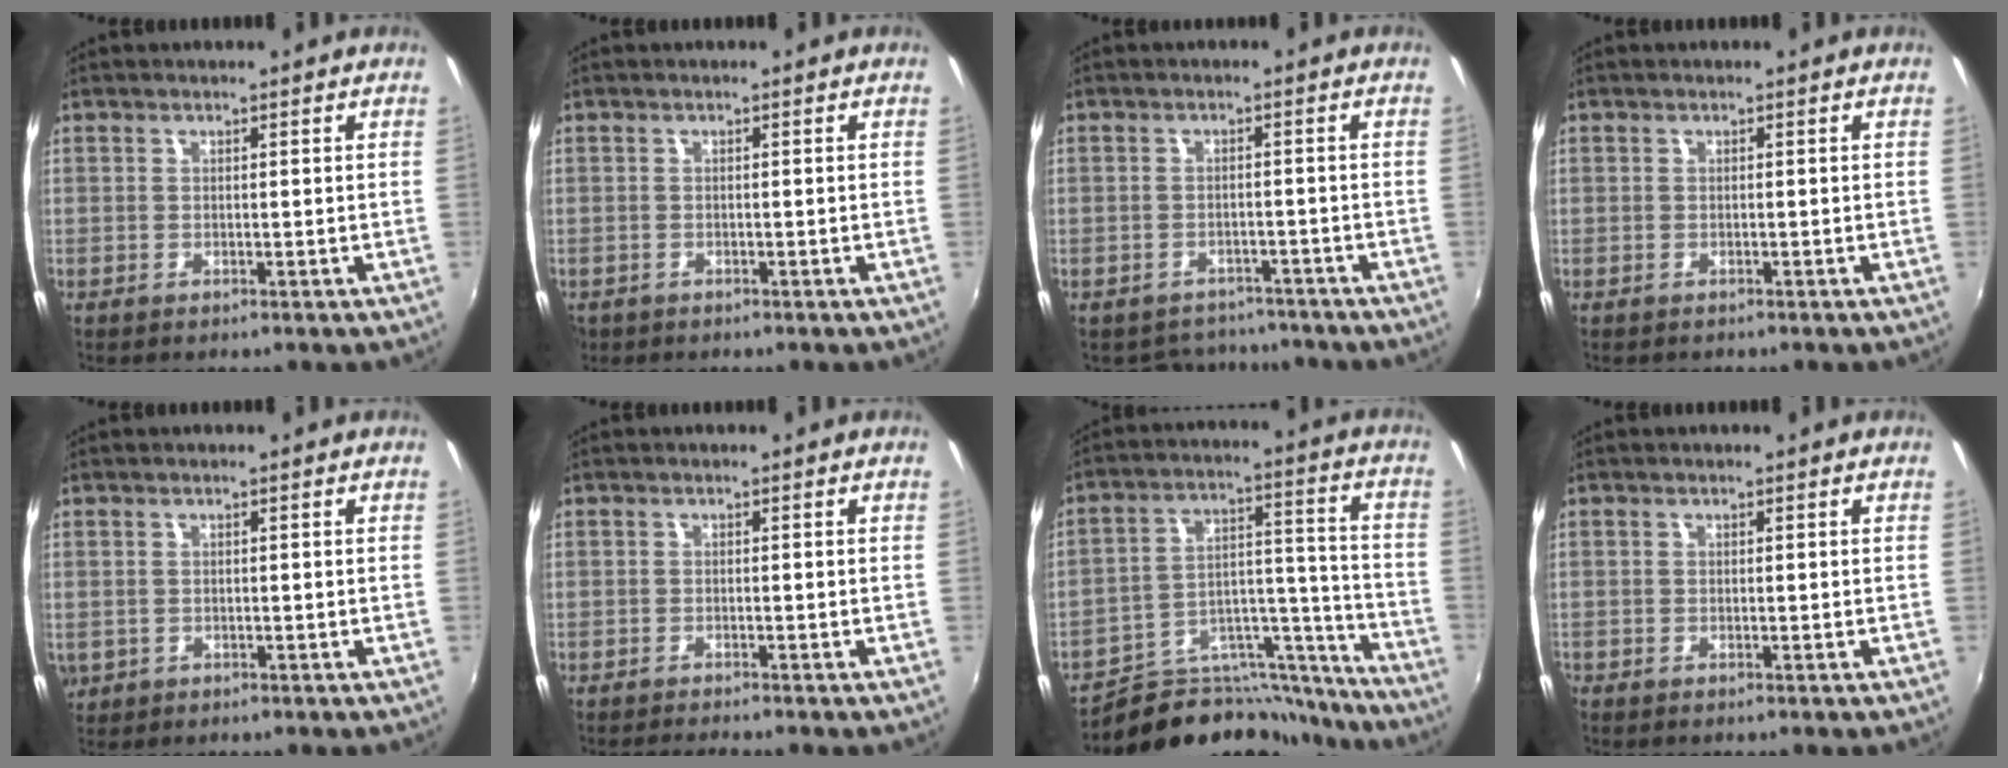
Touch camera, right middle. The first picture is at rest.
{"total": 1.4, "force": [-0.8, 1.1, 0.4], "torque": [-0.013, -0.005, -0.013]}
{"total": 6.8, "force": [-6.1, 3.1, 0.8], "torque": [-0.027, 0.011, -0.081]}
{"total": 0.5, "force": [-0.4, 0.3, -0.1], "torque": [0.000, 0.000, -0.006]}
{"total": 3.3, "force": [-0.5, 2.9, 1.4], "torque": [-0.030, -0.004, -0.003]}
{"total": 2.9, "force": [-2.7, -0.3, 0.9], "torque": [-0.027, -0.012, -0.049]}
{"total": 18.8, "force": [-16.8, 6.6, 5.1], "torque": [-0.068, 0.055, -0.244]}
{"total": 0.0}